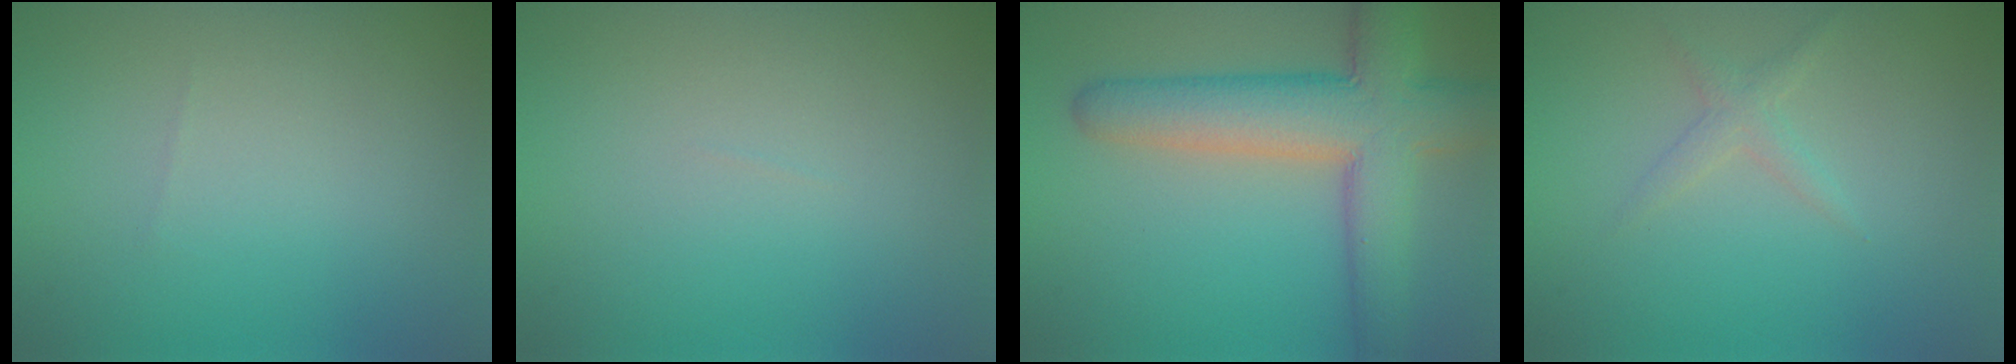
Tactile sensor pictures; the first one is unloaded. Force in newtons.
{"total": 0.0}
{"total": 8.7, "press": 8.7, "slide": 0.3}
{"total": 1.3, "press": 1.3, "slide": 0.1}